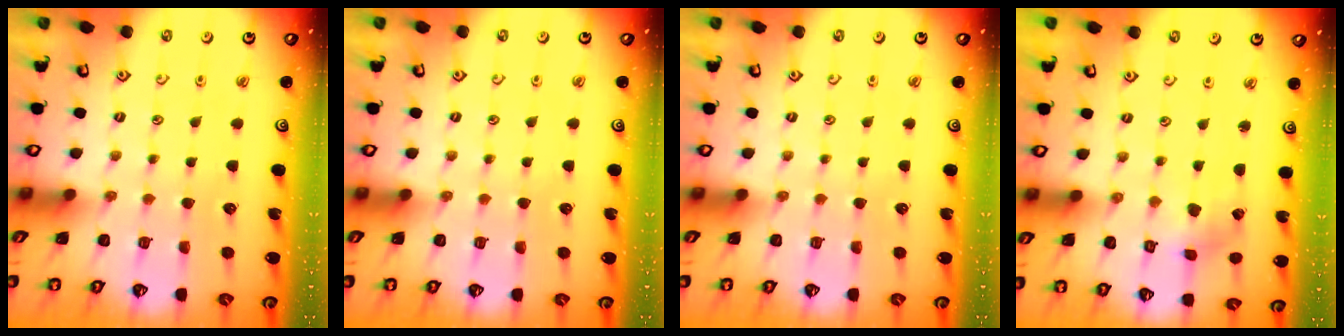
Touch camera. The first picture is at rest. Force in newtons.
{"total": 0.0}
{"total": 0.0}
{"total": 2.7, "press": 2.6, "slide": 0.3}